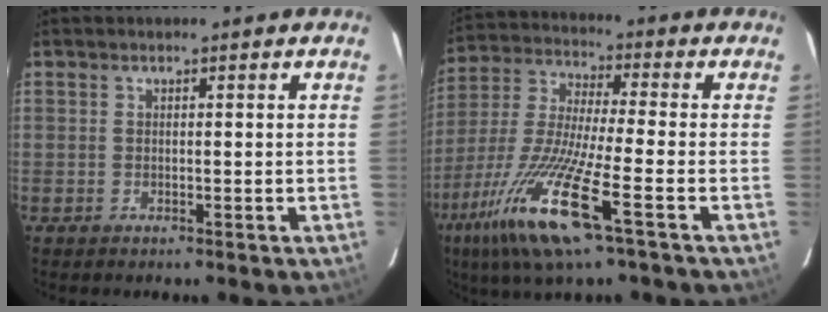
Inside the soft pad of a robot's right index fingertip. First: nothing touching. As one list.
[{"total": 17.3, "force": [-8.8, 1.5, 14.8], "torque": [-0.322, -0.034, -0.177]}]